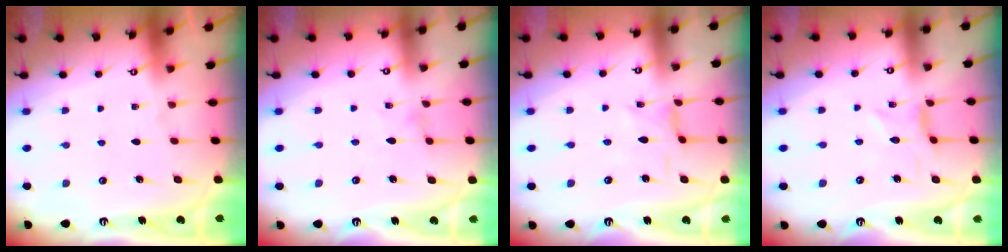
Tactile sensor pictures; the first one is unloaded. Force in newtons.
{"total": 0.0}
{"total": 0.6, "press": 0.5, "slide": 0.2}
{"total": 0.0}